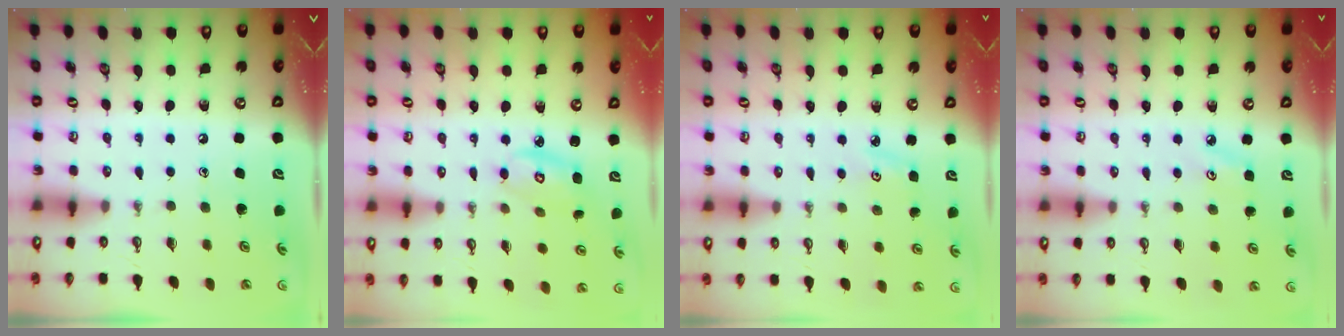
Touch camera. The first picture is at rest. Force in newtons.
{"total": 5.9, "press": 5.9, "slide": 0.5}
{"total": 3.0, "press": 2.9, "slide": 0.4}
{"total": 4.7, "press": 4.7, "slide": 0.5}